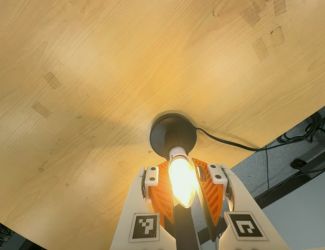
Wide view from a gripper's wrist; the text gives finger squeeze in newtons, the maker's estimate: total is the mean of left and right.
{"total": 16.1, "left": 15.4, "right": 16.8}